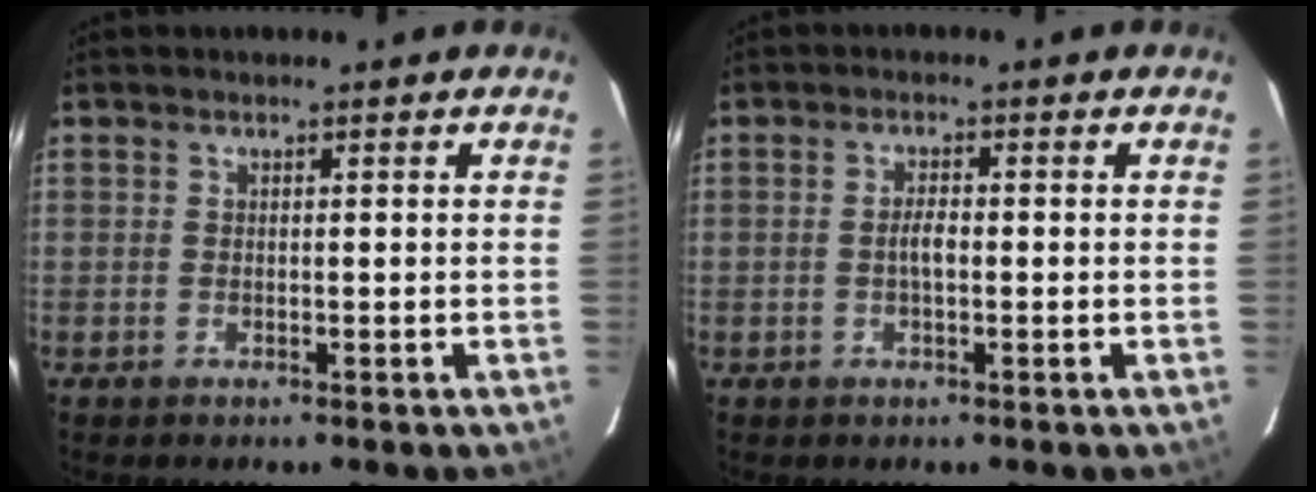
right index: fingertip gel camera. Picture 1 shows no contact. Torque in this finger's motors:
{"motor_torque": [0.46, 0.02, 0.22, 0.07]}